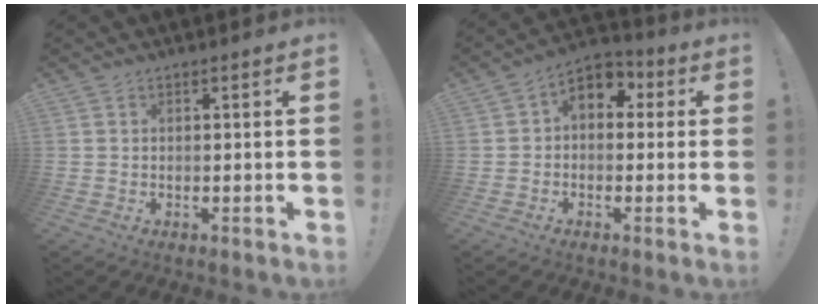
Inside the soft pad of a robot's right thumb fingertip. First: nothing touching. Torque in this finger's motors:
{"motor_torque": [1.06, 1.20, 0.30, -0.20, 0.00]}